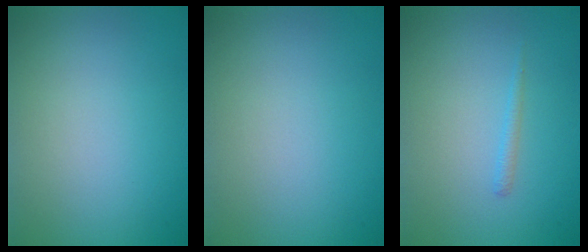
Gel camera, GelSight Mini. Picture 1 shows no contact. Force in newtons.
{"total": 0.0}
{"total": 0.8, "press": 0.8, "slide": 0.1}